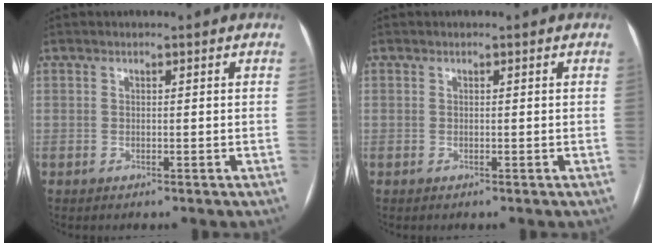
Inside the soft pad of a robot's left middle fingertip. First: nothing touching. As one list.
[{"total": 0.0}]